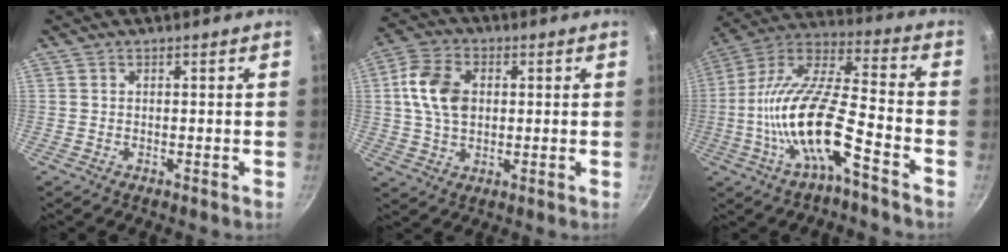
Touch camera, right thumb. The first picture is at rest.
{"total": 10.6, "force": [1.5, 7.4, 7.4], "torque": [-0.127, 0.012, 0.019]}
{"total": 17.6, "force": [-6.8, 5.3, 15.4], "torque": [-0.288, 0.050, -0.142]}